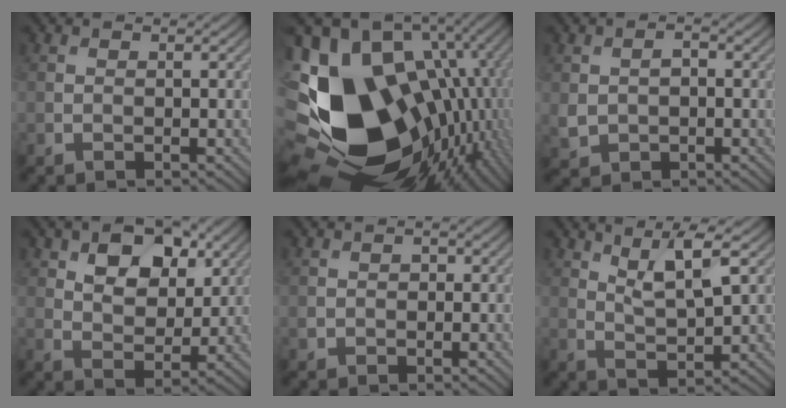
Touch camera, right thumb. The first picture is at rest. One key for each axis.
{"total": 23.0, "fx": -2.8, "fy": 16.5, "fz": 15.7, "tx": -0.325, "ty": -0.053, "tz": -0.020}
{"total": 3.0, "fx": -0.3, "fy": 2.4, "fz": 1.8, "tx": -0.043, "ty": -0.005, "tz": -0.004}
{"total": 8.0, "fx": 3.6, "fy": 4.8, "fz": 5.2, "tx": -0.093, "ty": -0.005, "tz": 0.055}
{"total": 1.3, "fx": -0.1, "fy": 1.2, "fz": 0.4, "tx": -0.011, "ty": -0.005, "tz": -0.003}
{"total": 6.3, "fx": 3.4, "fy": 1.5, "fz": 5.1, "tx": -0.094, "ty": -0.006, "tz": 0.070}